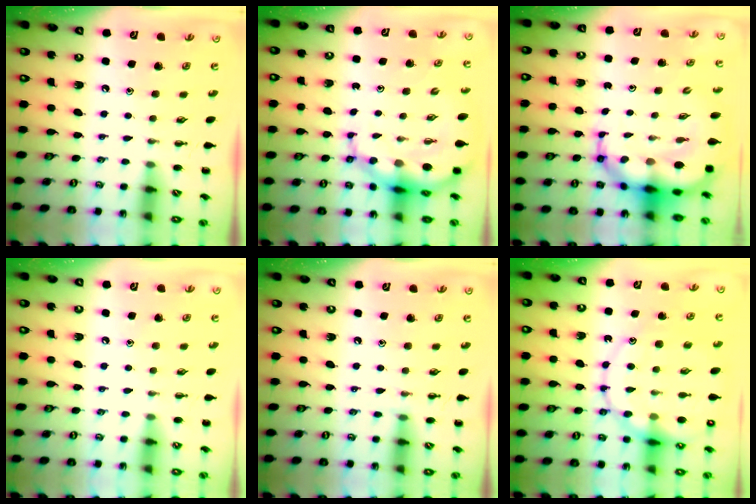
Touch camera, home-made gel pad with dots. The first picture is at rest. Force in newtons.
{"total": 9.7, "press": 9.3, "slide": 2.9}
{"total": 12.5, "press": 12.0, "slide": 3.7}
{"total": 7.0, "press": 6.6, "slide": 2.3}
{"total": 5.9, "press": 5.5, "slide": 1.9}
{"total": 19.5, "press": 19.3, "slide": 2.9}